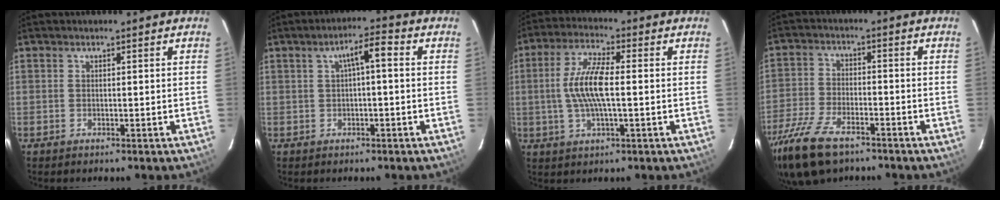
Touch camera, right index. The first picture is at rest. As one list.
[{"total": 4.2, "force": [0.5, 0.9, 4.1], "torque": [-0.074, 0.017, 0.013]}, {"total": 9.4, "force": [-0.3, 2.3, 9.1], "torque": [-0.182, 0.005, -0.006]}, {"total": 14.3, "force": [-10.2, 6.0, 8.0], "torque": [-0.197, -0.032, -0.196]}]